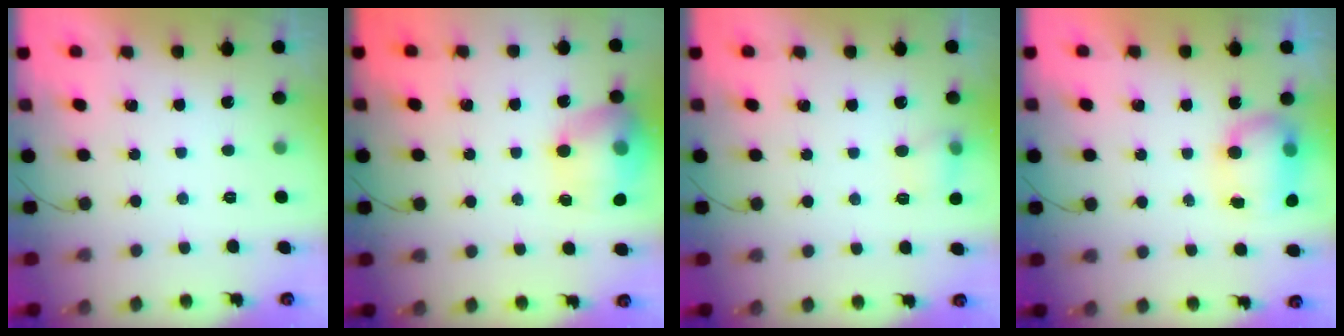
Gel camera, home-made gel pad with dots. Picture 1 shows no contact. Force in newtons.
{"total": 16.7, "press": 16.7, "slide": 1.2}
{"total": 6.1, "press": 5.9, "slide": 1.6}
{"total": 9.4, "press": 8.7, "slide": 3.6}